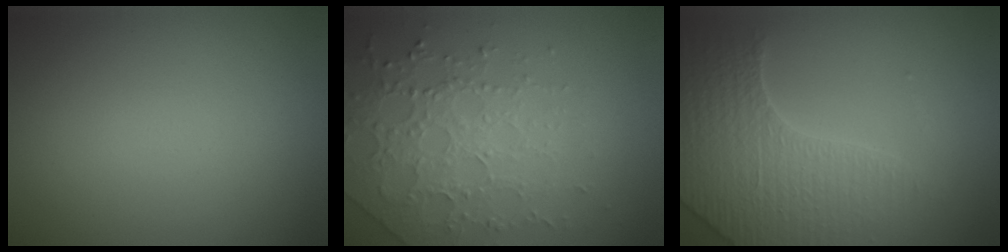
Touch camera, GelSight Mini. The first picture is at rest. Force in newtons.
{"total": 3.9, "press": 3.8, "slide": 0.7}
{"total": 4.9, "press": 4.5, "slide": 2.0}